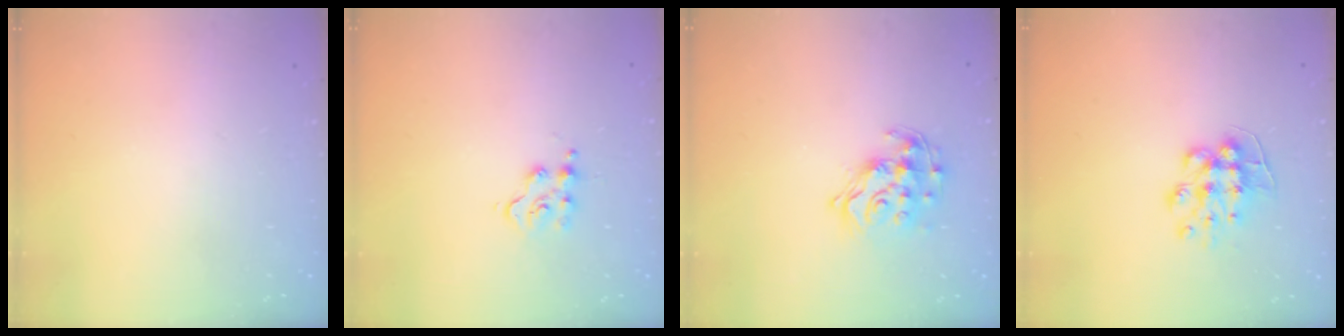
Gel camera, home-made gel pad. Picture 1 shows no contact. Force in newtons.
{"total": 4.3, "press": 4.3, "slide": 0.4}
{"total": 14.5, "press": 14.4, "slide": 1.2}
{"total": 9.0, "press": 9.0, "slide": 0.3}